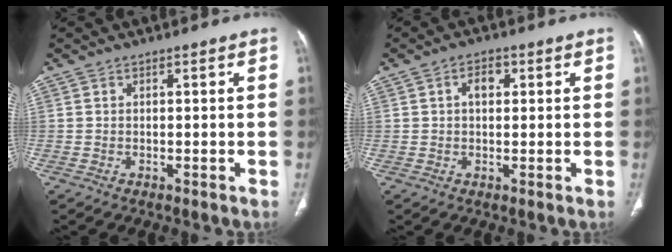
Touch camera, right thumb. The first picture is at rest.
{"total": 3.2, "force": [0.9, 2.0, 2.3], "torque": [-0.031, 0.008, 0.011]}